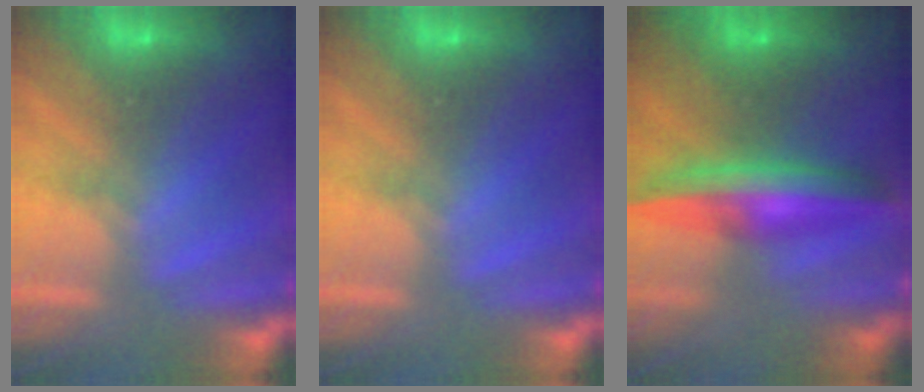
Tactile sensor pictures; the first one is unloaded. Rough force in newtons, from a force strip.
{"total": 0.0}
{"total": 7.2}